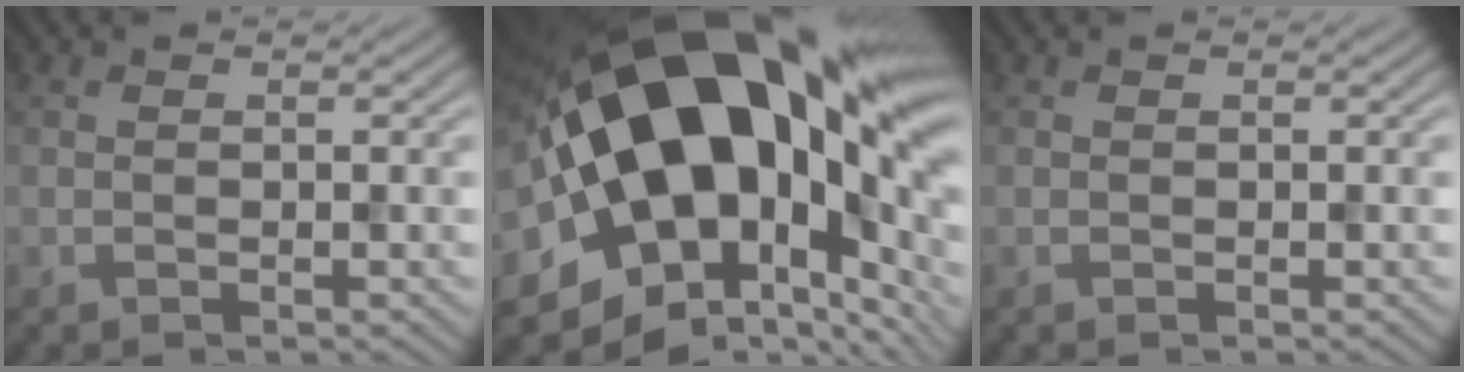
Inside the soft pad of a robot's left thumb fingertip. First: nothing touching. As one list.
[{"total": 23.5, "force": [2.6, 13.1, 19.4], "torque": [-0.372, -0.038, 0.055]}, {"total": 0.0}]